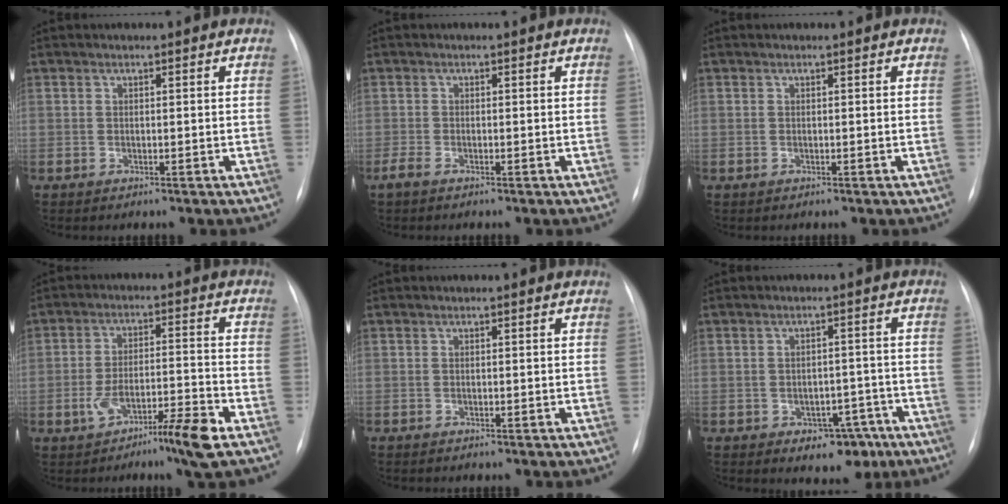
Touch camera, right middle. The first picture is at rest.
{"total": 1.0, "force": [-1.0, 0.2, -0.1], "torque": [0.002, -0.001, -0.020]}
{"total": 0.0}
{"total": 8.0, "force": [-4.6, 0.7, 6.5], "torque": [-0.121, 0.010, -0.074]}
{"total": 0.0}
{"total": 6.2, "force": [-3.6, 3.9, 3.2], "torque": [-0.026, 0.019, -0.040]}